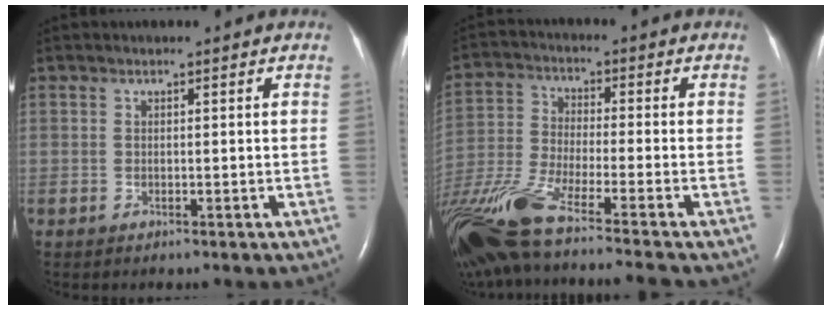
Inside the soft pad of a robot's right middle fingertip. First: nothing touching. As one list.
[{"total": 18.9, "force": [-14.8, -0.2, 11.9], "torque": [-0.277, -0.048, -0.273]}]